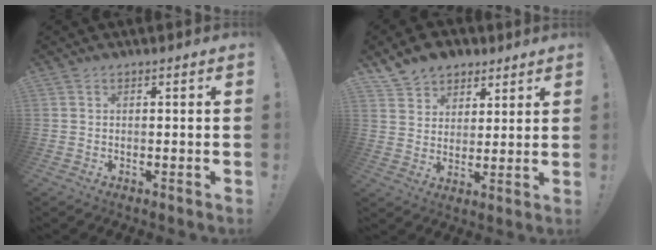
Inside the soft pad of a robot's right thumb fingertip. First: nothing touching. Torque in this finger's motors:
{"motor_torque": [0.86, 1.01, 0.40, 0.33, 0.03]}